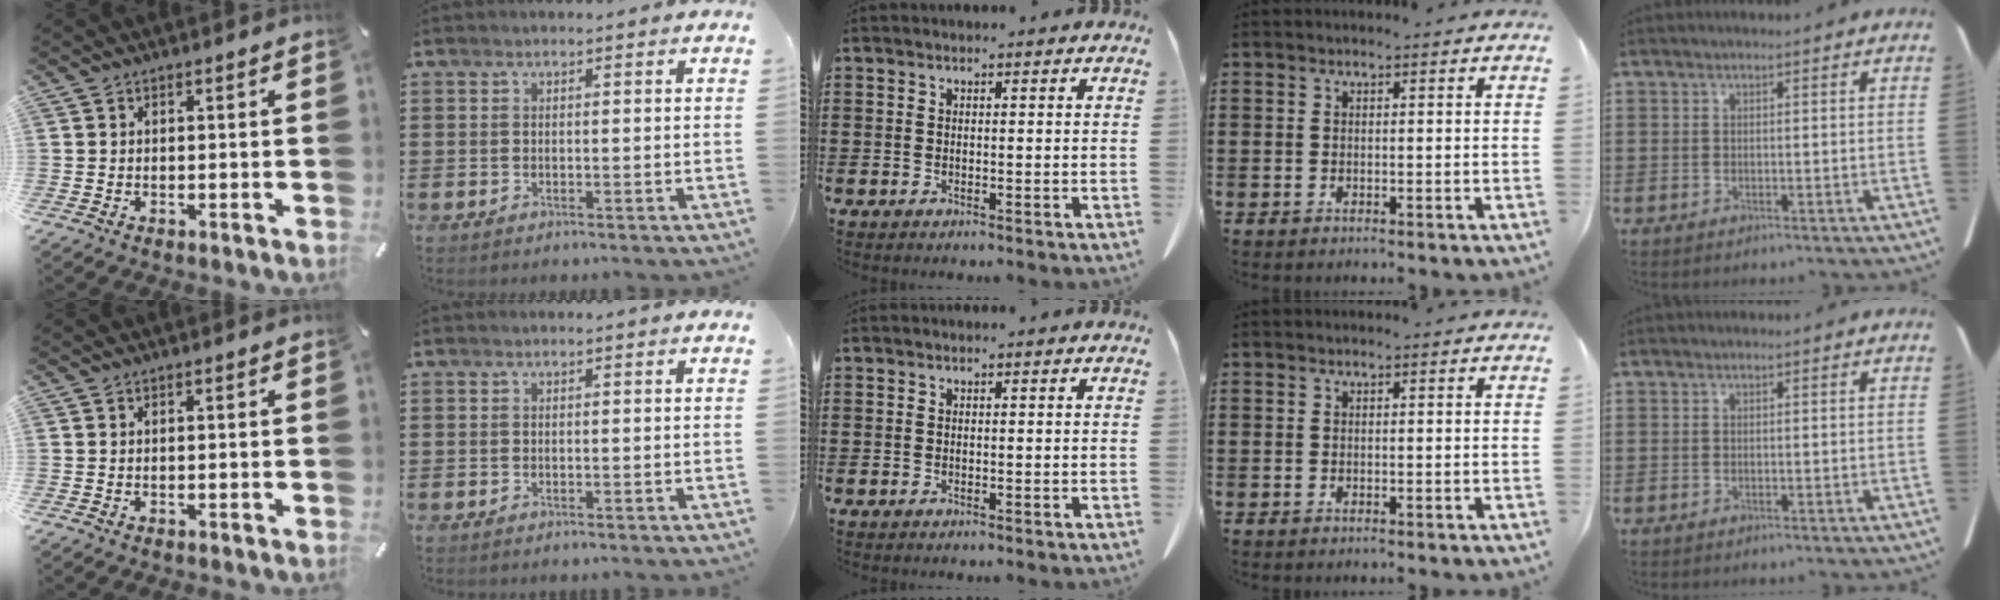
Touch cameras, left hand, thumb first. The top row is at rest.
{}